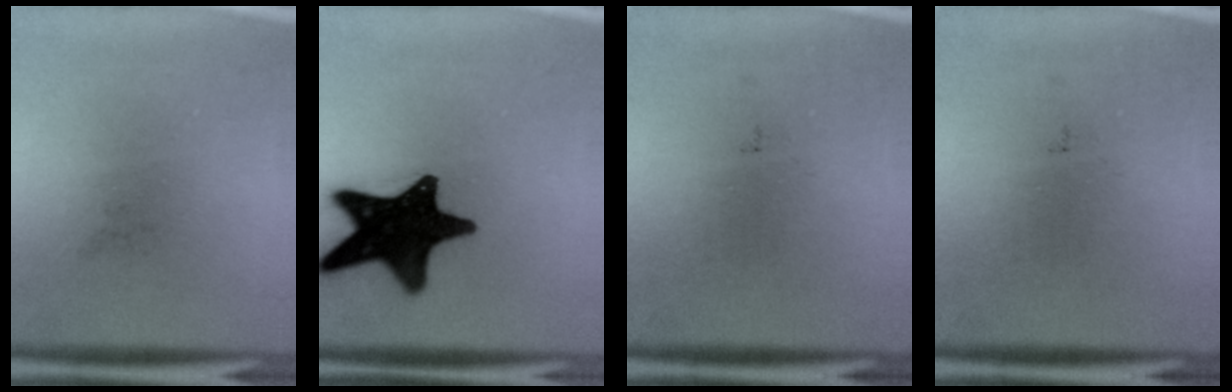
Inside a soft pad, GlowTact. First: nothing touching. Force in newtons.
{"total": 18.2}
{"total": 0.0}
{"total": 0.0}